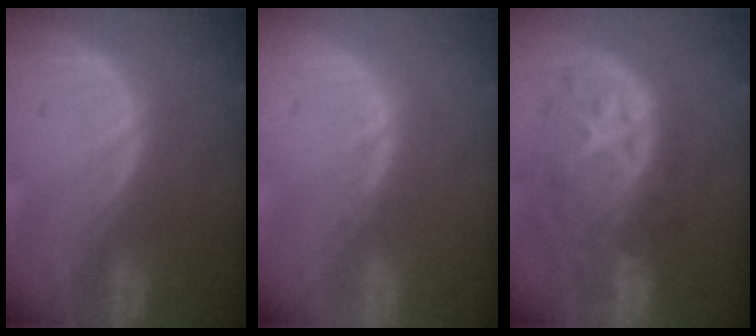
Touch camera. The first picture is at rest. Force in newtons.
{"total": 1.0, "press": 1.0, "slide": 0.2}
{"total": 11.1, "press": 9.8, "slide": 5.1}